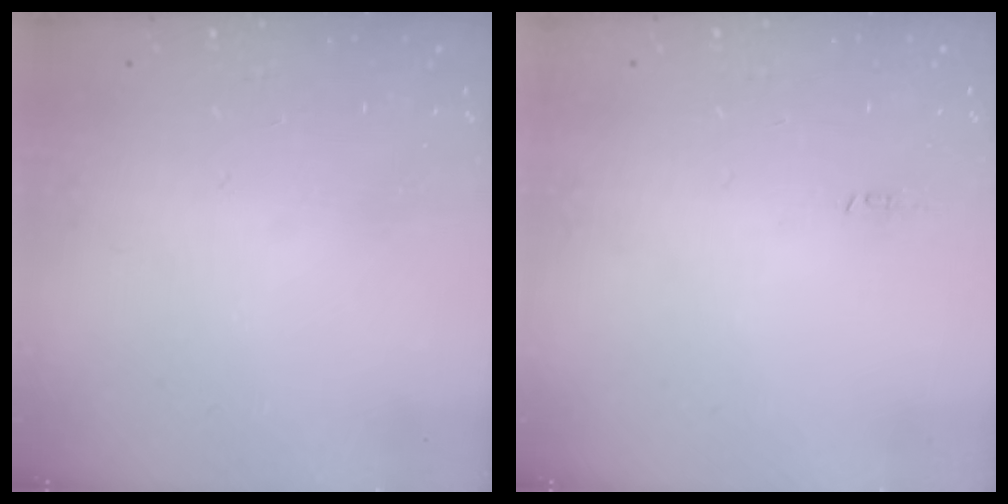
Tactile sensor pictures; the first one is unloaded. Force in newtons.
{"total": 4.8, "press": 2.5, "slide": 4.1}